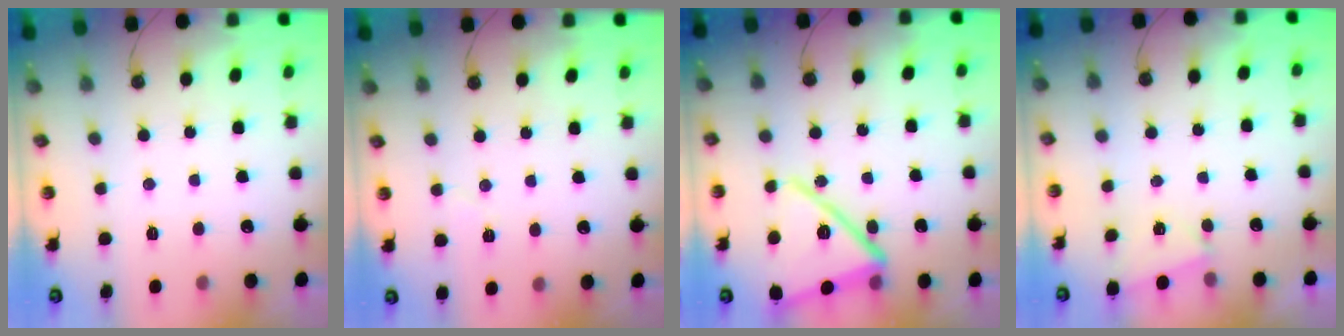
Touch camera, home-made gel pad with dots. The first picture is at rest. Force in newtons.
{"total": 2.9, "press": 2.4, "slide": 1.7}
{"total": 17.9, "press": 17.7, "slide": 2.6}
{"total": 2.1, "press": 0.8, "slide": 1.9}